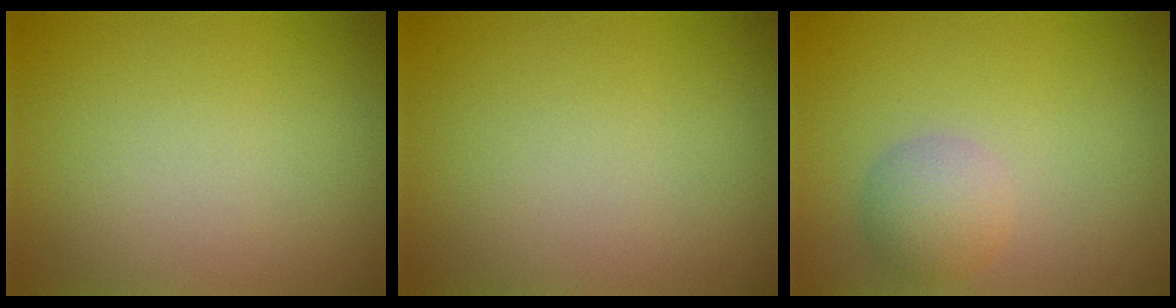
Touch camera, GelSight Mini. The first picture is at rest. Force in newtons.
{"total": 0.0}
{"total": 2.7, "press": 2.7, "slide": 0.1}